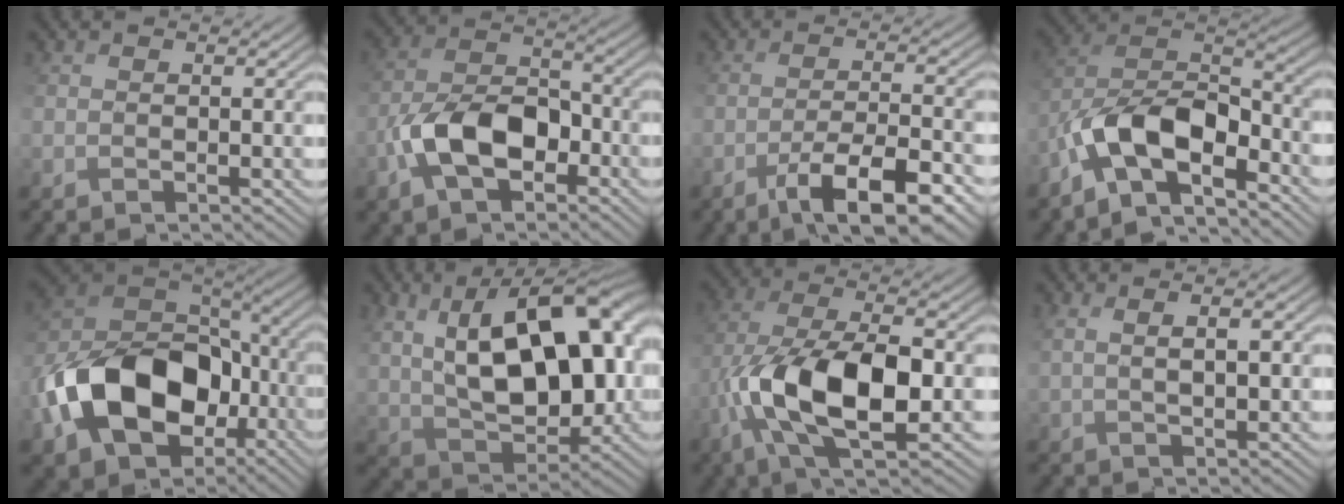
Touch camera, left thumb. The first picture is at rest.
{"total": 9.2, "force": [-3.6, 5.2, 6.8], "torque": [-0.134, 0.012, -0.078]}
{"total": 9.7, "force": [-6.0, 2.3, 7.3], "torque": [-0.124, 0.002, -0.095]}
{"total": 11.1, "force": [-6.1, 4.8, 8.0], "torque": [-0.151, 0.004, -0.136]}
{"total": 15.9, "force": [-5.4, 10.8, 10.3], "torque": [-0.197, -0.023, -0.105]}
{"total": 17.0, "force": [3.5, 9.6, 13.6], "torque": [-0.233, 0.006, 0.063]}
{"total": 13.1, "force": [-3.1, 5.7, 11.3], "torque": [-0.236, -0.011, -0.061]}
{"total": 4.4, "force": [1.9, 1.3, 3.8], "torque": [-0.066, -0.001, 0.030]}